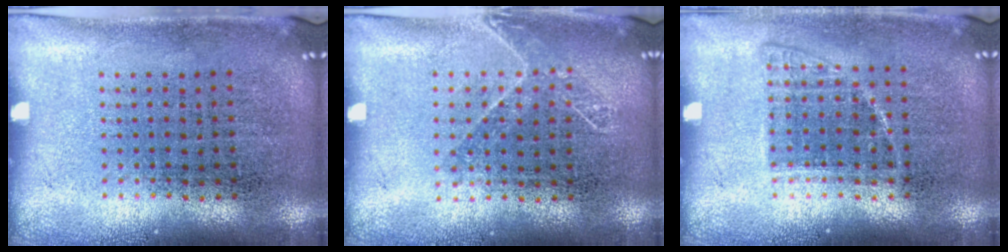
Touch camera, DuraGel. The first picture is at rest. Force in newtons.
{"total": 1.1, "press": 0.9, "slide": 0.5}
{"total": 1.0, "press": 0.9, "slide": 0.5}